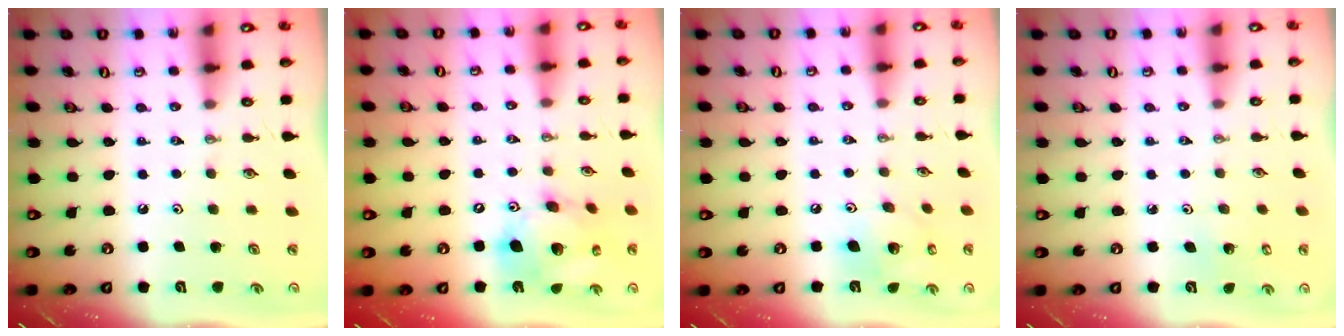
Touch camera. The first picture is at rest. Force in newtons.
{"total": 16.6, "press": 16.4, "slide": 2.6}
{"total": 11.3, "press": 11.0, "slide": 2.2}
{"total": 2.3, "press": 2.3, "slide": 0.1}